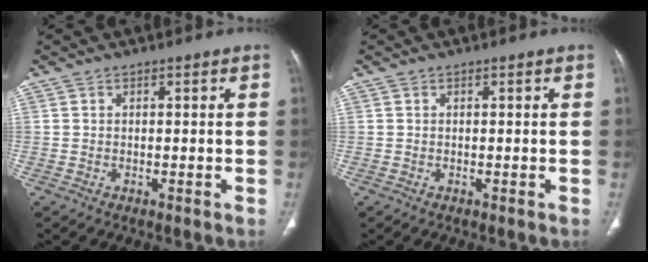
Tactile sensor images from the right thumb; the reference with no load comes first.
{"total": 0.0}